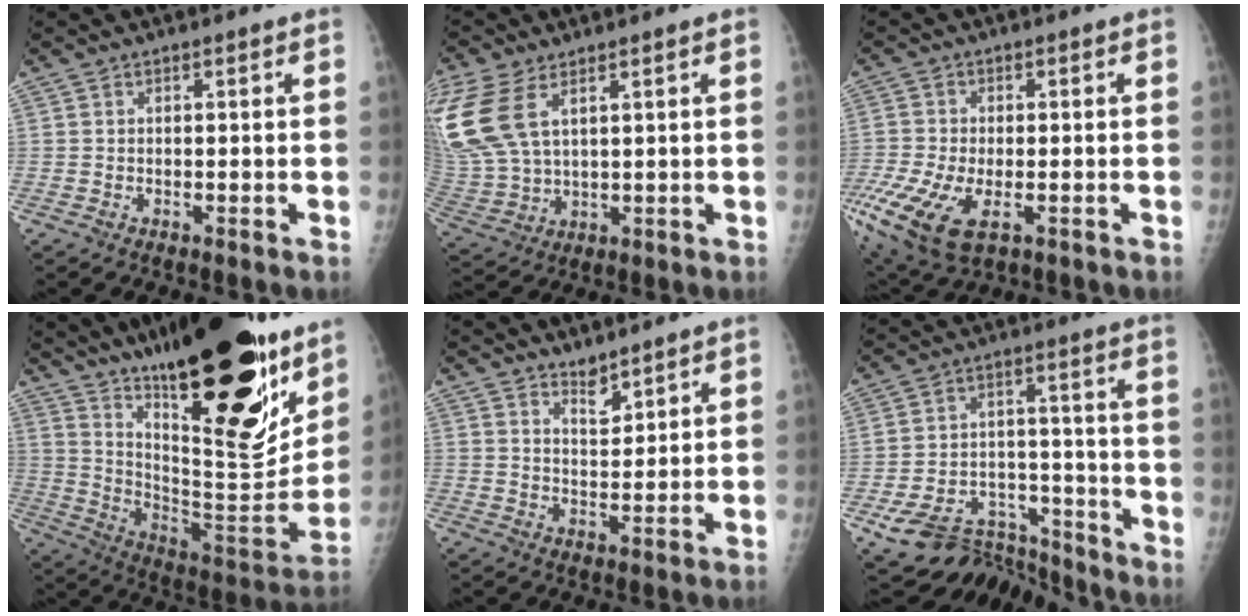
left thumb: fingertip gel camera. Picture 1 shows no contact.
{"total": 17.3, "force": [7.5, 9.7, 12.1], "torque": [-0.311, -0.007, 0.159]}
{"total": 16.4, "force": [-6.6, 8.5, 12.3], "torque": [-0.312, -0.022, -0.111]}
{"total": 31.1, "force": [18.8, 9.0, 23.1], "torque": [-0.322, -0.090, 0.305]}
{"total": 3.8, "force": [3.2, 1.4, 1.4], "torque": [-0.010, -0.029, 0.058]}
{"total": 15.8, "force": [-13.5, 7.4, 3.7], "torque": [-0.039, 0.090, -0.207]}